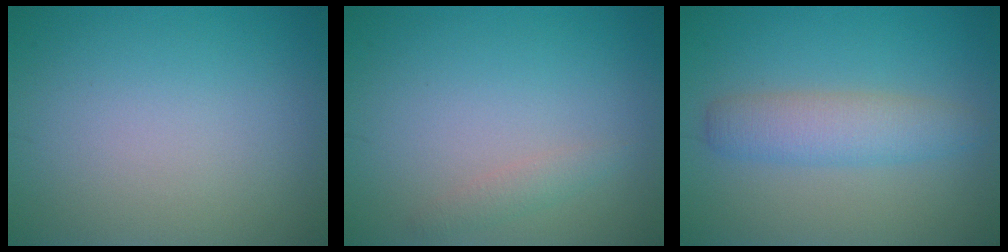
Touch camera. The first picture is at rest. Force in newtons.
{"total": 1.1, "press": 1.1, "slide": 0.1}
{"total": 3.6, "press": 3.6, "slide": 0.2}